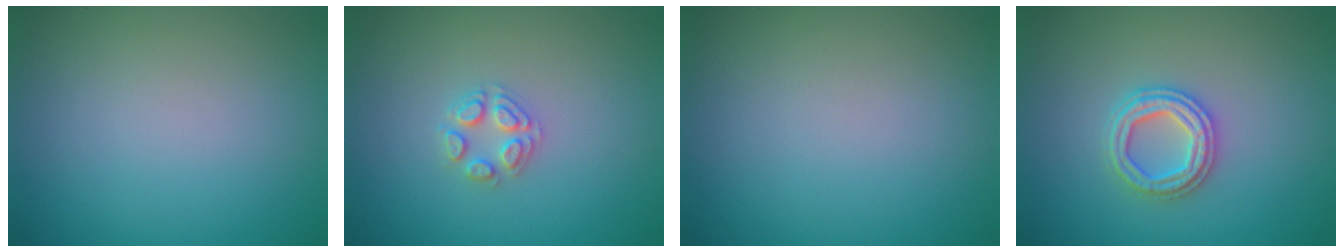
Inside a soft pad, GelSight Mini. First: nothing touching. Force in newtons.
{"total": 2.2, "press": 2.2, "slide": 0.2}
{"total": 0.0}
{"total": 2.9, "press": 2.9, "slide": 0.6}